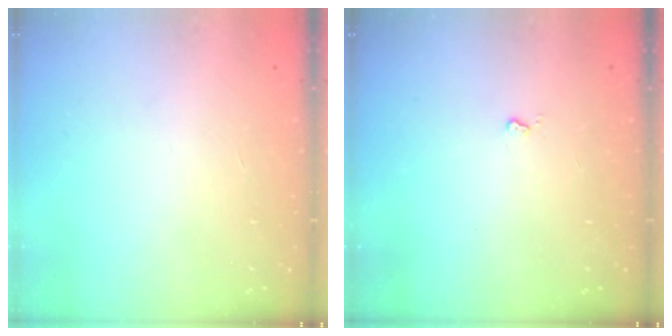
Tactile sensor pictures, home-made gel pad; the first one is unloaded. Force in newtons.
{"total": 2.7, "press": 2.6, "slide": 0.4}